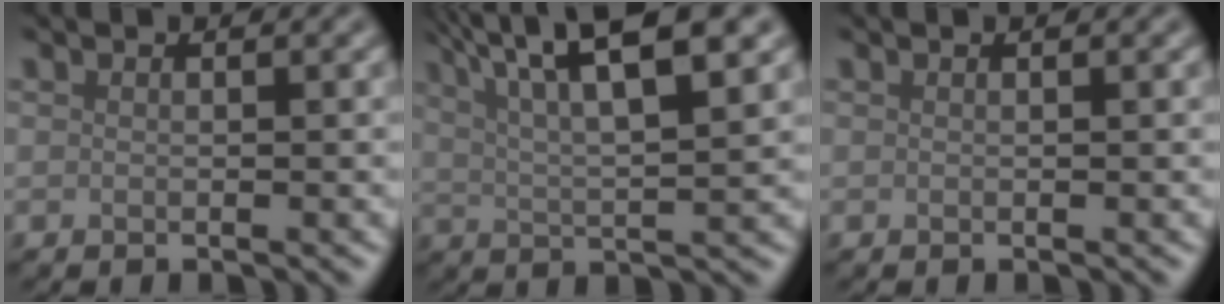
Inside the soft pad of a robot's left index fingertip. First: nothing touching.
{"total": 9.3, "force": [5.4, 2.3, 7.2], "torque": [-0.107, 0.023, 0.076]}
{"total": 0.0}